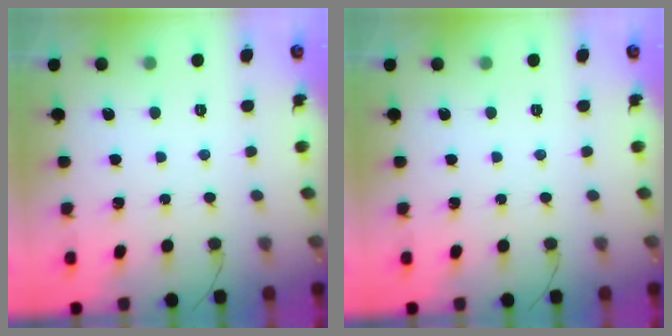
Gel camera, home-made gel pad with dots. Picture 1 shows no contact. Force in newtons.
{"total": 0.0}